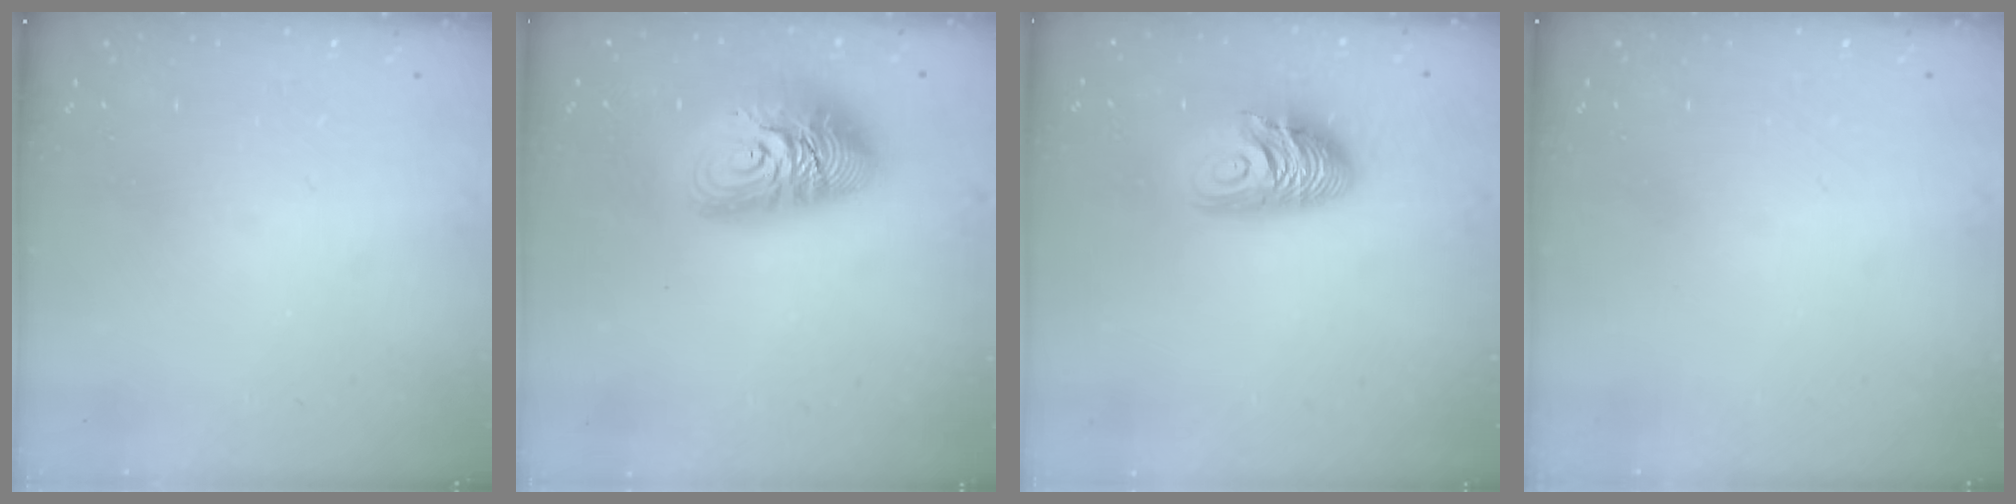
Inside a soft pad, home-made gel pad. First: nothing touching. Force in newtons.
{"total": 13.9, "press": 13.9, "slide": 1.1}
{"total": 10.3, "press": 10.3, "slide": 0.3}
{"total": 0.0}